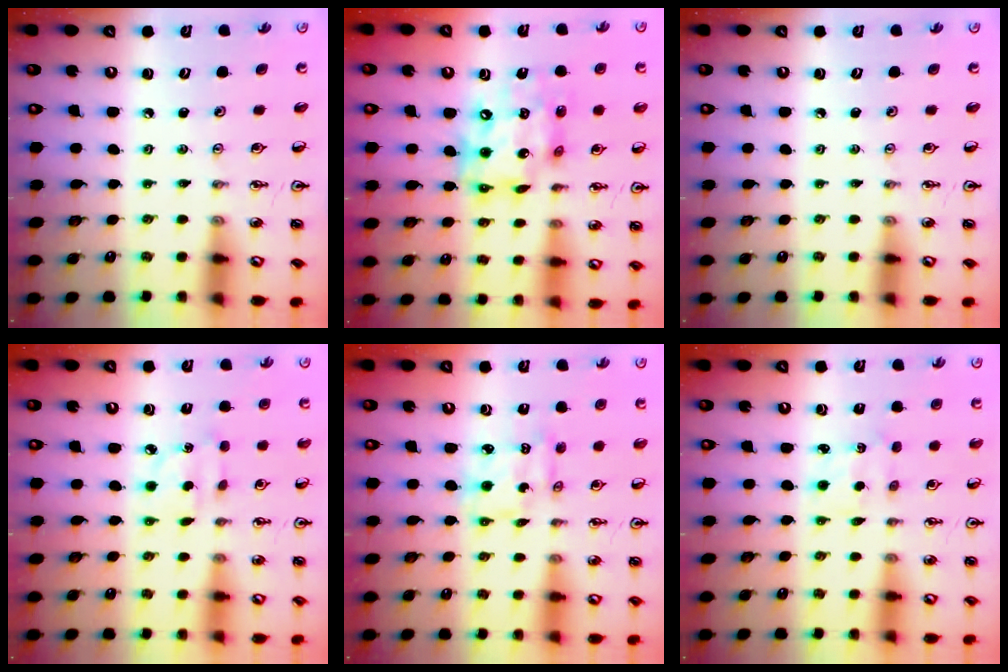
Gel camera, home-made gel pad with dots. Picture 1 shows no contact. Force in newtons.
{"total": 14.3, "press": 14.2, "slide": 1.5}
{"total": 0.0}
{"total": 2.9, "press": 2.8, "slide": 0.6}
{"total": 4.4, "press": 4.4, "slide": 0.2}
{"total": 2.5, "press": 2.4, "slide": 0.6}